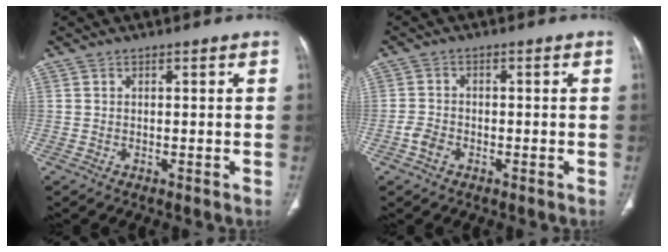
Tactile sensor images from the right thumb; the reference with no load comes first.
{"total": 3.0, "force": [-1.5, 2.1, 1.5], "torque": [-0.028, 0.012, -0.029]}